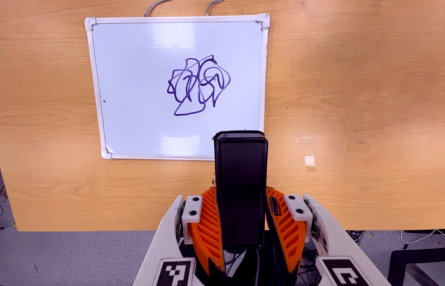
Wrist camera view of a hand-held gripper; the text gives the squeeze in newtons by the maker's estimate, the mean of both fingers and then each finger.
{"total": 5.5, "left": 3.9, "right": 7.1}